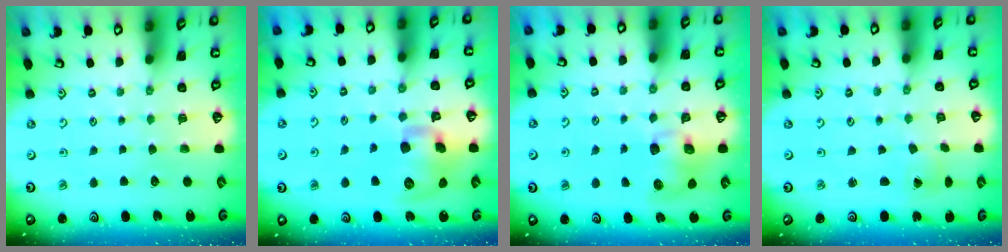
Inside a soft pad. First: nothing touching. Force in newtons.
{"total": 13.5, "press": 13.3, "slide": 2.2}
{"total": 9.2, "press": 9.1, "slide": 1.2}
{"total": 1.0, "press": 1.0, "slide": 0.0}